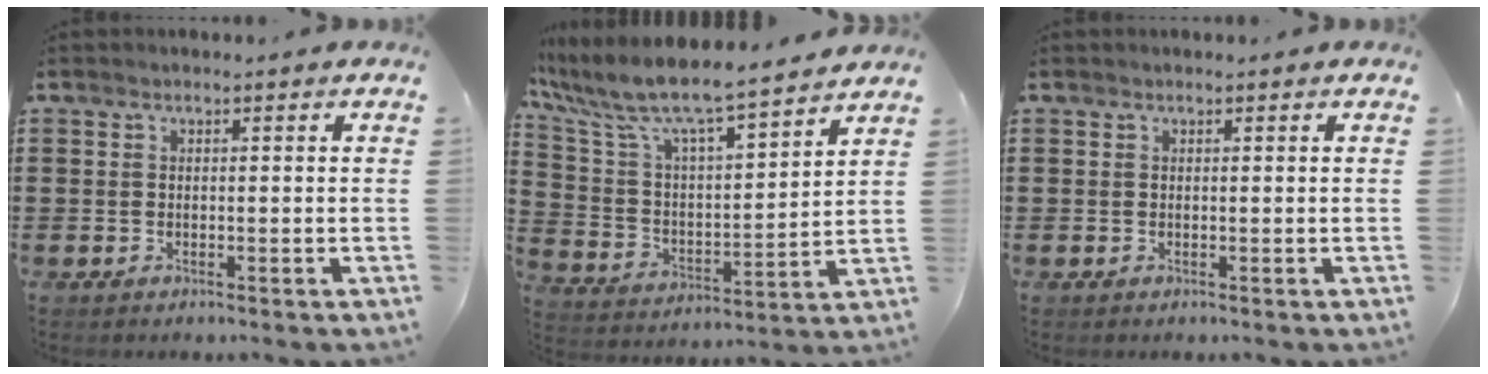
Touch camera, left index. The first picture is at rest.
{"total": 7.6, "force": [6.7, 0.8, 3.5], "torque": [-0.099, -0.053, 0.106]}
{"total": 0.0}